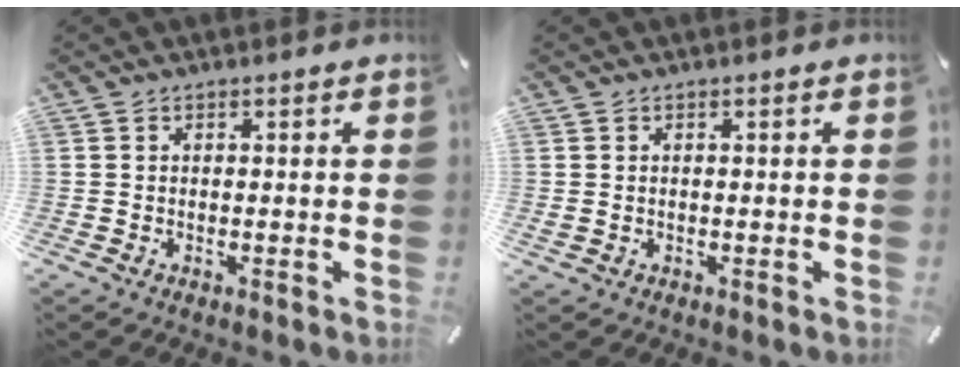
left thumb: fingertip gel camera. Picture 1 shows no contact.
{"total": 0.5, "force": [0.0, 0.4, 0.3], "torque": [-0.006, 0.000, 0.000]}